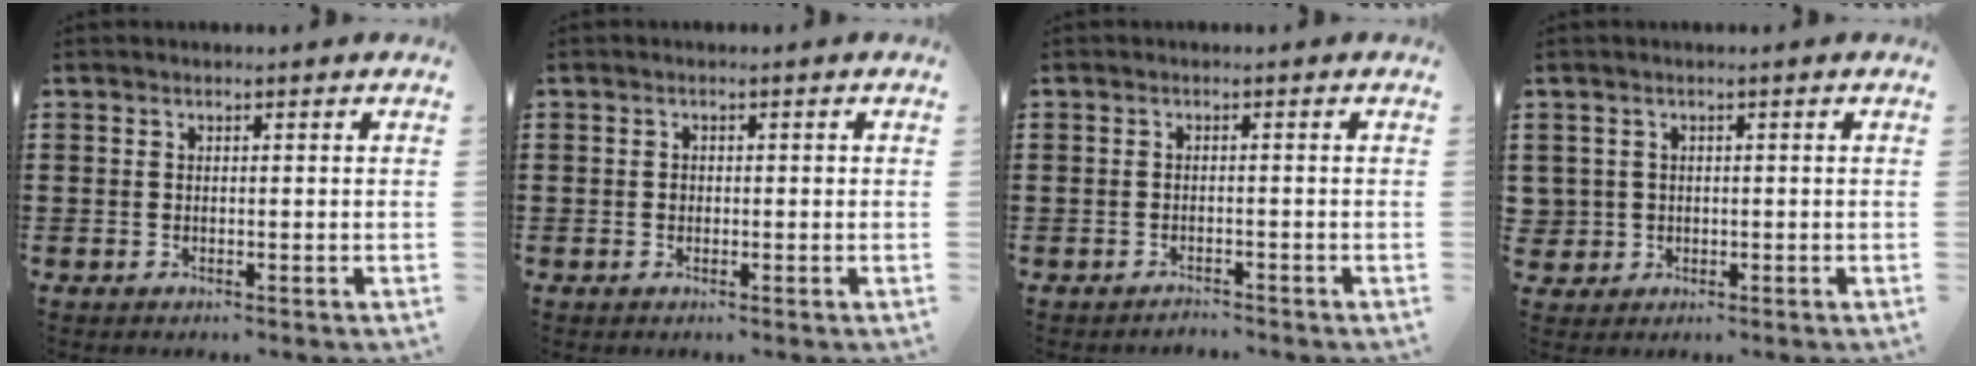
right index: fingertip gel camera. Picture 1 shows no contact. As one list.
[{"total": 0.8, "force": [0.0, 0.6, 0.5], "torque": [-0.012, 0.001, -0.001]}, {"total": 1.3, "force": [-1.2, 0.1, -0.2], "torque": [-0.002, 0.005, -0.028]}, {"total": 1.6, "force": [-0.1, 1.6, -0.1], "torque": [-0.007, 0.006, -0.006]}]